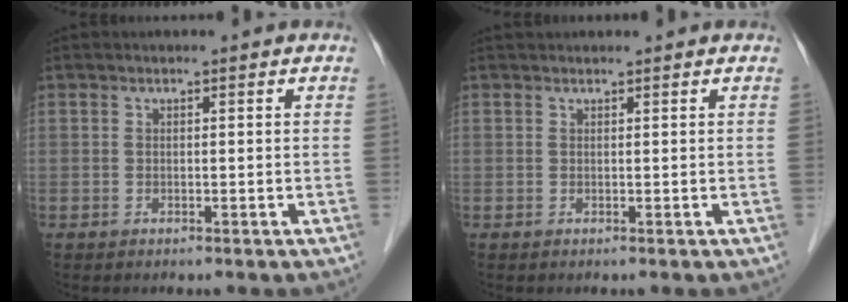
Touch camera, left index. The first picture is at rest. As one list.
[{"total": 1.7, "force": [1.6, 0.3, 0.3], "torque": [-0.009, 0.026, 0.026]}]